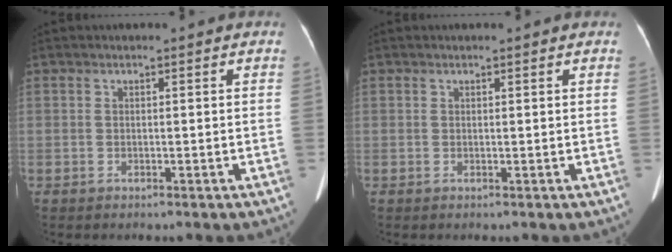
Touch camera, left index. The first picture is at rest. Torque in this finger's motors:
{"motor_torque": [0.08, 0.01, 0.02, 0.01]}